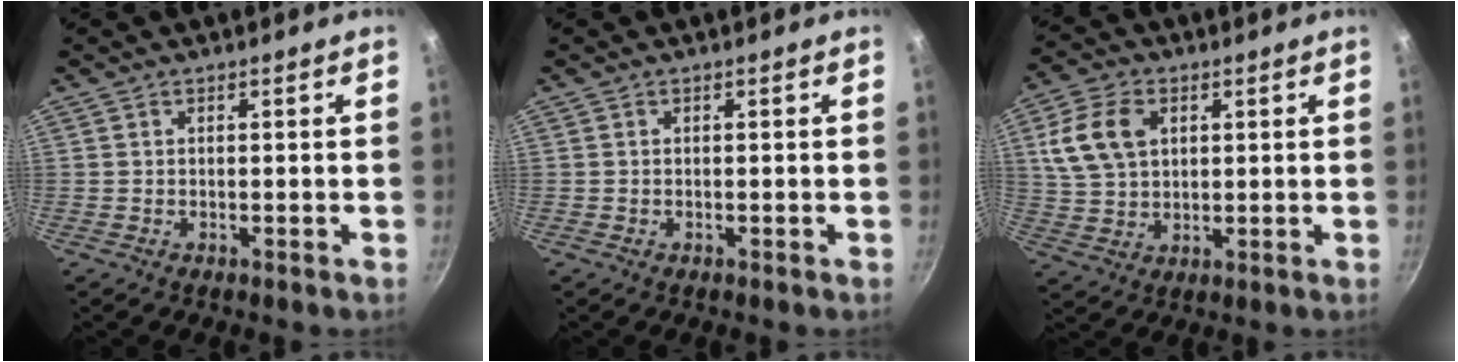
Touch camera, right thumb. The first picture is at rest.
{"total": 0.0}
{"total": 10.8, "force": [3.2, 7.4, 7.2], "torque": [-0.123, 0.003, 0.062]}